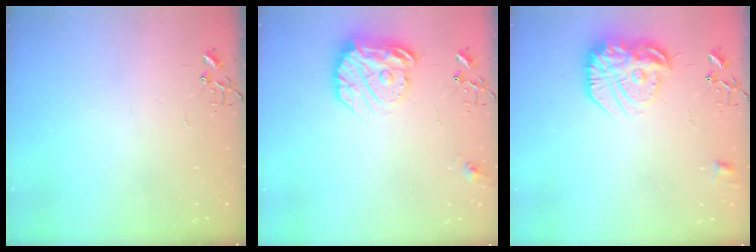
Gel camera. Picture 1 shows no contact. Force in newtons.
{"total": 17.2, "press": 17.1, "slide": 1.7}
{"total": 18.4, "press": 18.3, "slide": 1.7}